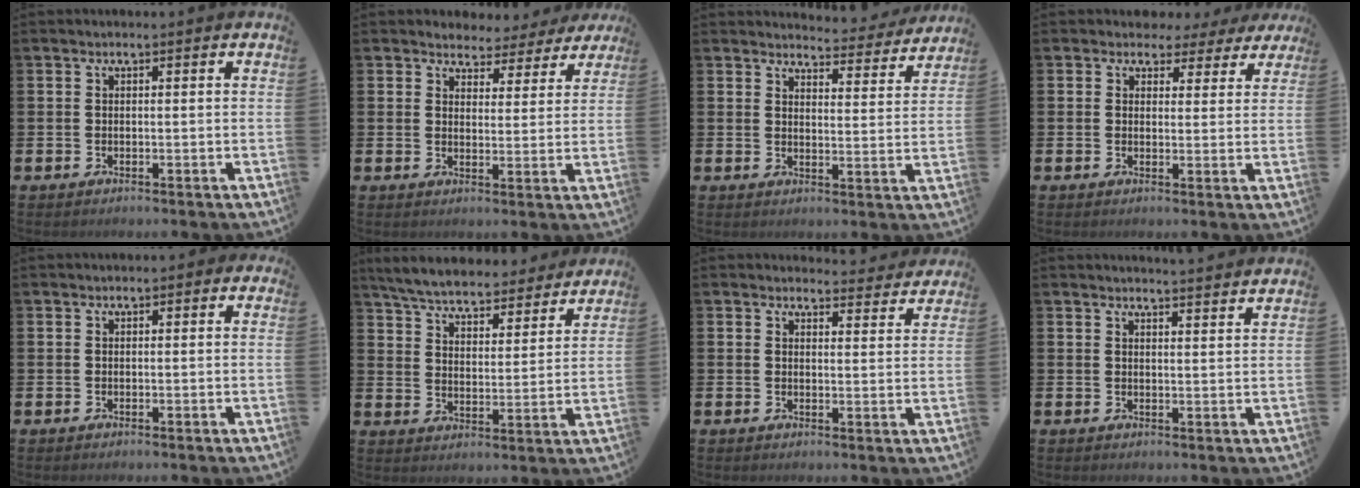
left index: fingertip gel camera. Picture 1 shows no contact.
{"total": 3.8, "force": [3.4, 1.7, 0.1], "torque": [-0.010, -0.025, 0.056]}
{"total": 4.2, "force": [4.1, 0.5, 0.2], "torque": [-0.008, -0.034, 0.070]}
{"total": 3.2, "force": [2.3, 2.2, 0.4], "torque": [-0.003, -0.013, 0.034]}
{"total": 0.5, "force": [-0.3, 0.4, 0.3], "torque": [-0.005, 0.003, -0.007]}
{"total": 6.2, "force": [6.0, 1.0, 1.2], "torque": [-0.056, -0.042, 0.104]}
{"total": 3.4, "force": [3.3, 0.5, 0.0], "torque": [0.001, -0.023, 0.059]}
{"total": 2.9, "force": [2.9, -0.4, -0.1], "torque": [0.005, -0.022, 0.051]}